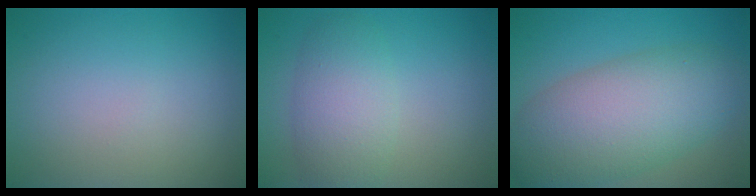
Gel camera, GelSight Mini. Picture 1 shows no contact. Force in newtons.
{"total": 4.5, "press": 4.5, "slide": 0.3}
{"total": 9.2, "press": 9.2, "slide": 0.4}